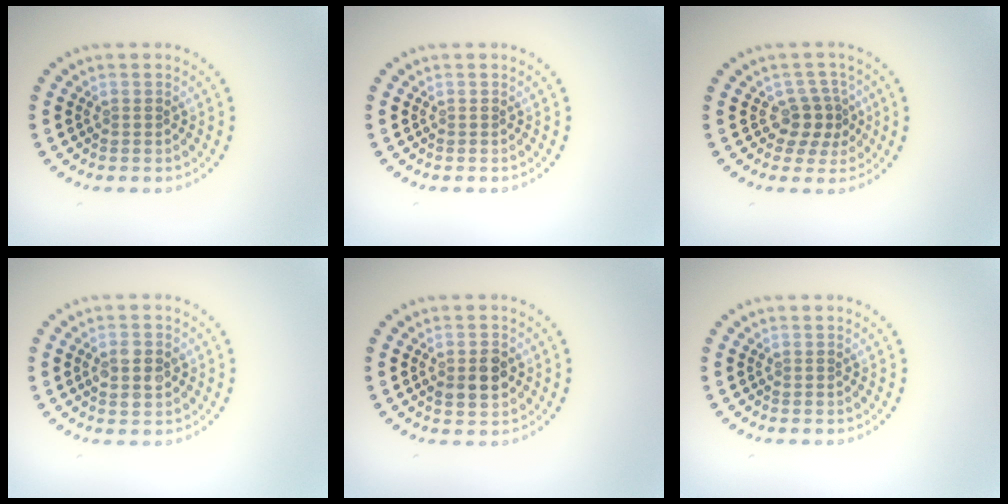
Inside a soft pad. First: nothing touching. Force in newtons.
{"total": 0.0}
{"total": 2.6, "press": 2.1, "slide": 1.6}
{"total": 2.3, "press": 2.3, "slide": 0.2}
{"total": 2.8, "press": 2.8, "slide": 0.2}
{"total": 0.0}